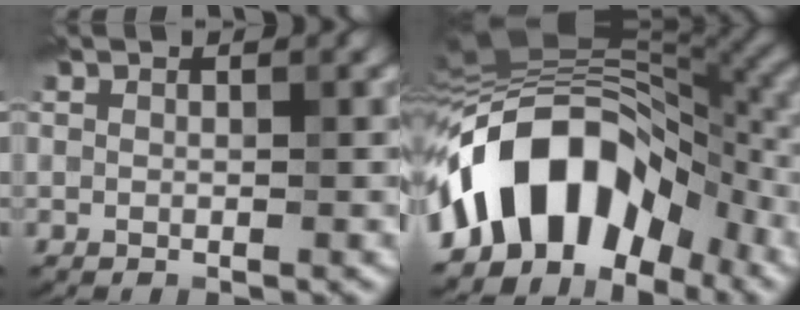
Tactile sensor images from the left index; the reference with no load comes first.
{"total": 13.7, "force": [-5.5, 7.8, 9.8], "torque": [-0.149, 0.028, -0.111]}